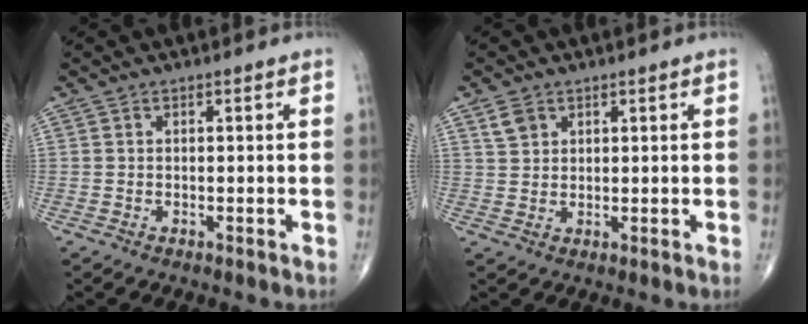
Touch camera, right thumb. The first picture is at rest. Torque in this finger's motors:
{"motor_torque": [-0.46, 0.59, -0.08, 0.01, 0.07]}